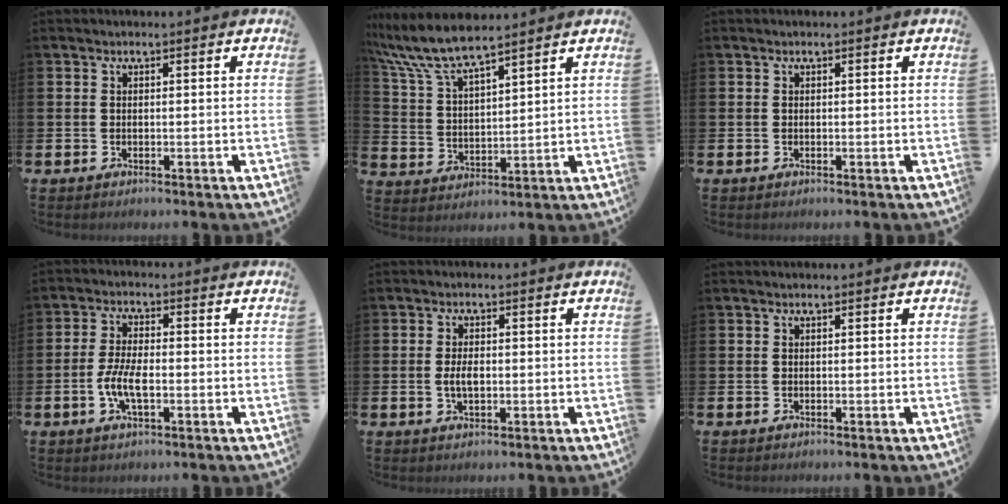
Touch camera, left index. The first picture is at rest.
{"total": 8.0, "force": [7.3, 1.1, 3.1], "torque": [-0.093, -0.028, 0.132]}
{"total": 0.0}
{"total": 4.9, "force": [-1.3, 1.9, 4.3], "torque": [-0.085, 0.000, -0.027]}
{"total": 2.9, "force": [-0.2, 1.5, 2.5], "torque": [-0.038, 0.001, -0.007]}
{"total": 0.0}